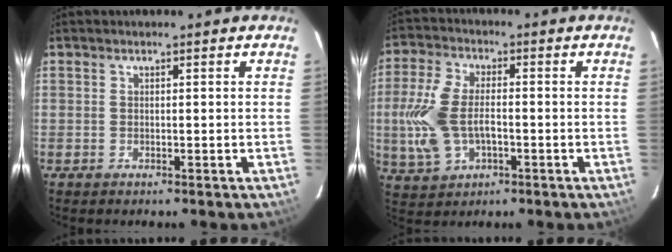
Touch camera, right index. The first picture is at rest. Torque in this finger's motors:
{"motor_torque": [0.36, -0.13, 0.41, 0.10]}